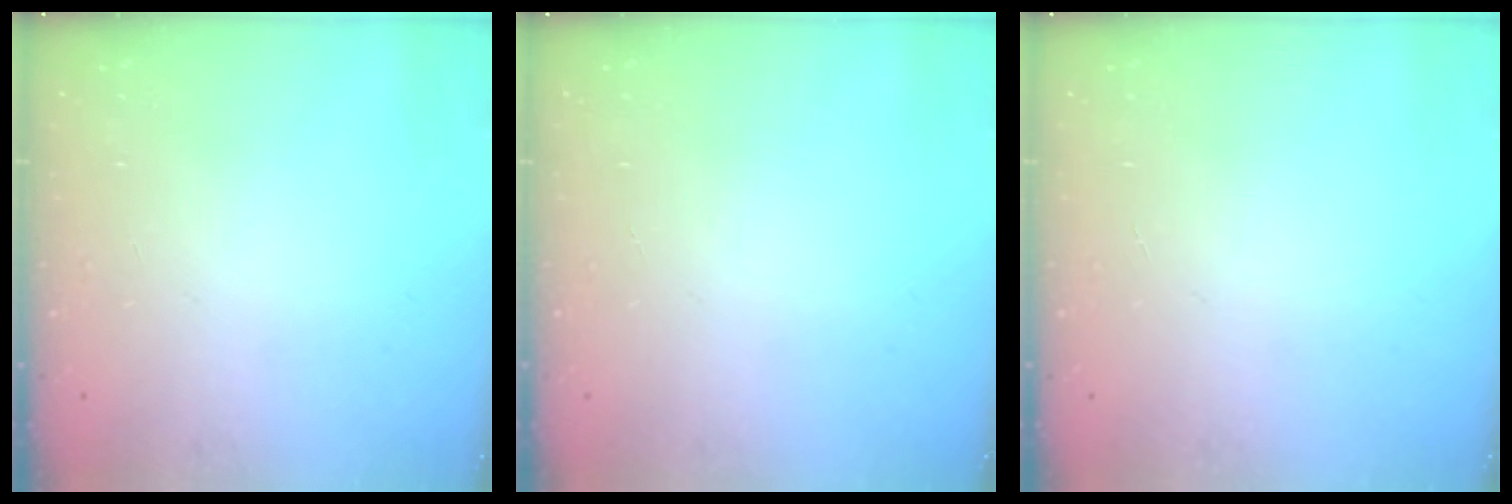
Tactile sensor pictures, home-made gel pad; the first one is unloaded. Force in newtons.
{"total": 0.0}
{"total": 0.0}